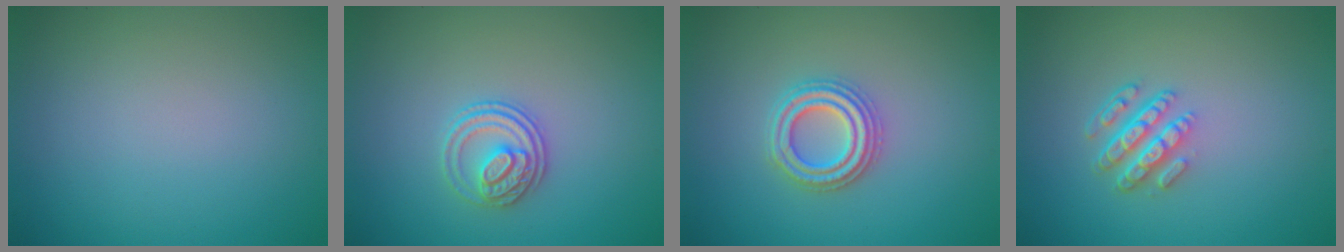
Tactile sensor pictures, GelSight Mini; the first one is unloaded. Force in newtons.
{"total": 2.8, "press": 2.7, "slide": 1.0}
{"total": 3.1, "press": 3.0, "slide": 0.6}
{"total": 4.2, "press": 3.1, "slide": 2.9}